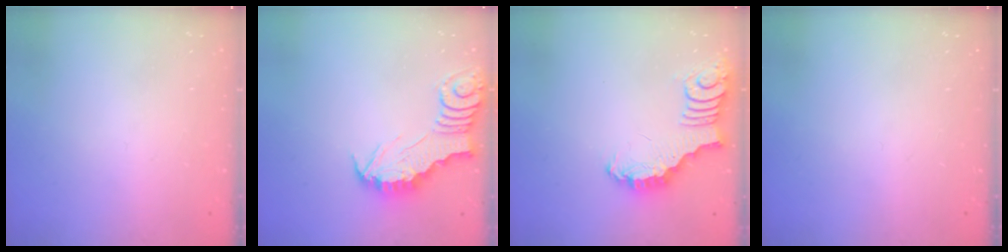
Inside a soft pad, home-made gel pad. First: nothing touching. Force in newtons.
{"total": 3.0, "press": 3.0, "slide": 0.3}
{"total": 3.3, "press": 3.3, "slide": 0.4}
{"total": 0.0}